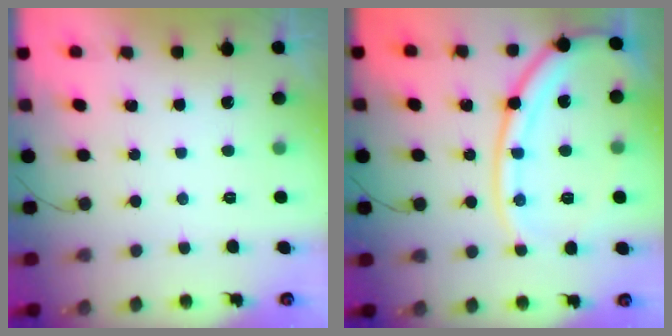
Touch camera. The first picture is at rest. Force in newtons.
{"total": 15.3, "press": 15.2, "slide": 1.7}